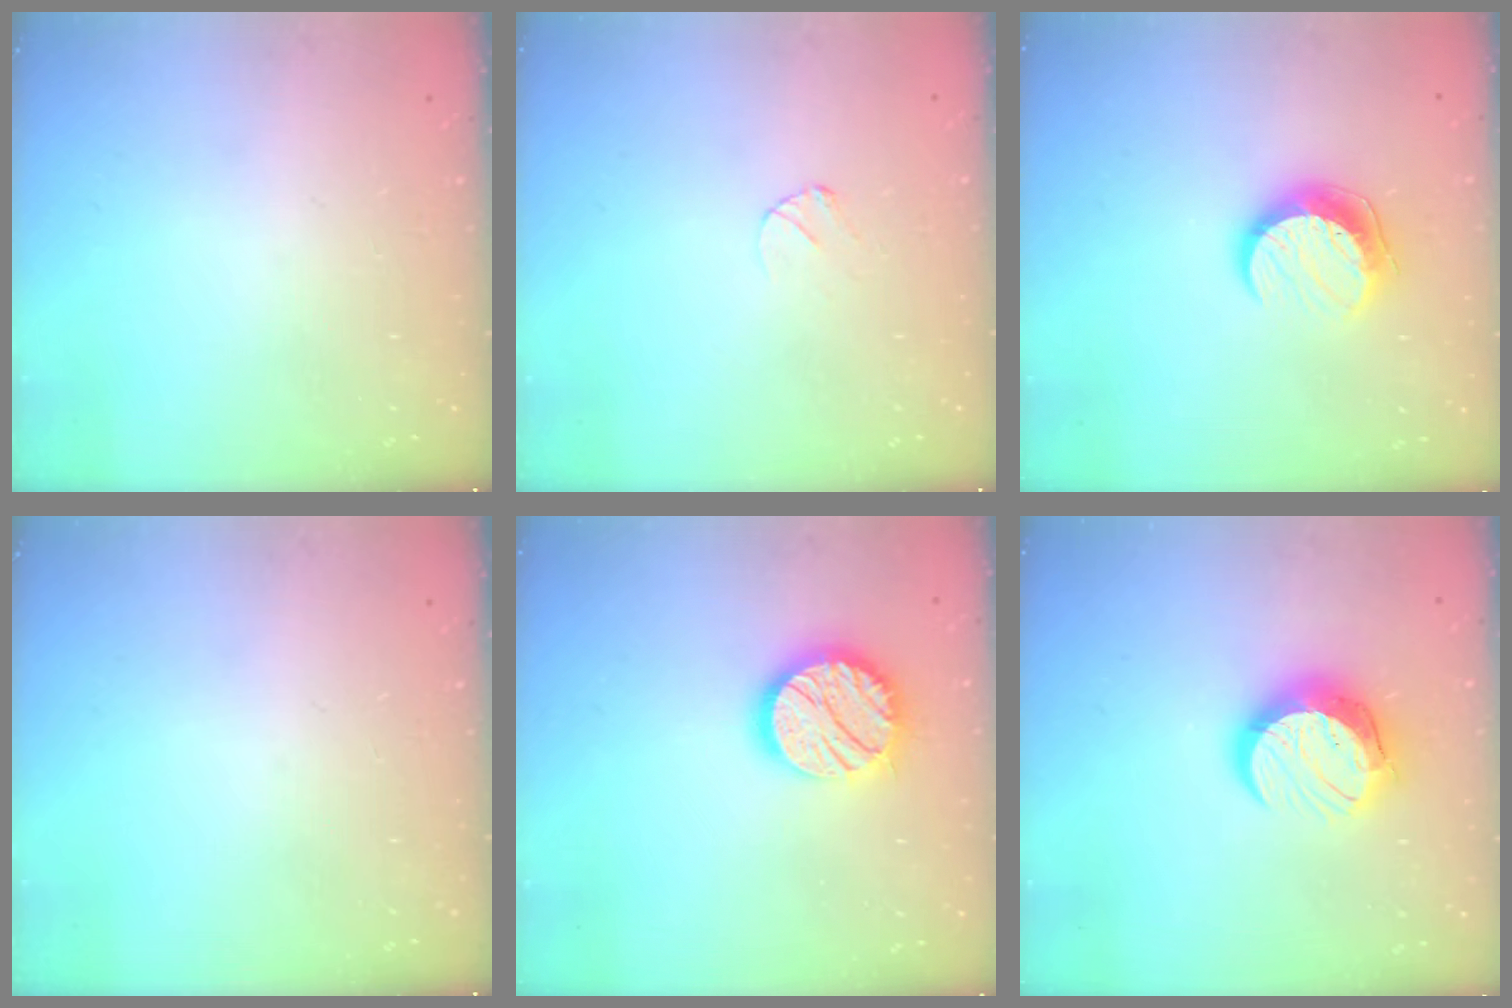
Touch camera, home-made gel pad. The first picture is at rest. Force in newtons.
{"total": 3.6, "press": 3.6, "slide": 0.2}
{"total": 10.3, "press": 10.3, "slide": 0.8}
{"total": 0.0}
{"total": 15.7, "press": 15.7, "slide": 1.0}
{"total": 12.7, "press": 12.7, "slide": 0.8}